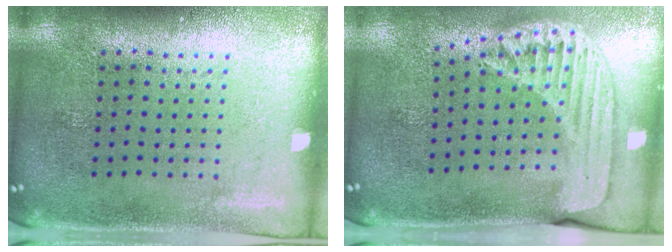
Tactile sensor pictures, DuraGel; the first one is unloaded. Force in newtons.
{"total": 1.7, "press": 1.5, "slide": 0.7}